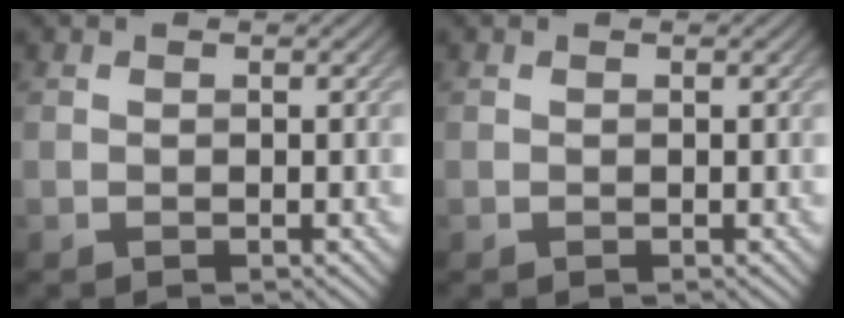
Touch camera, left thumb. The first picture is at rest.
{"total": 0.0}